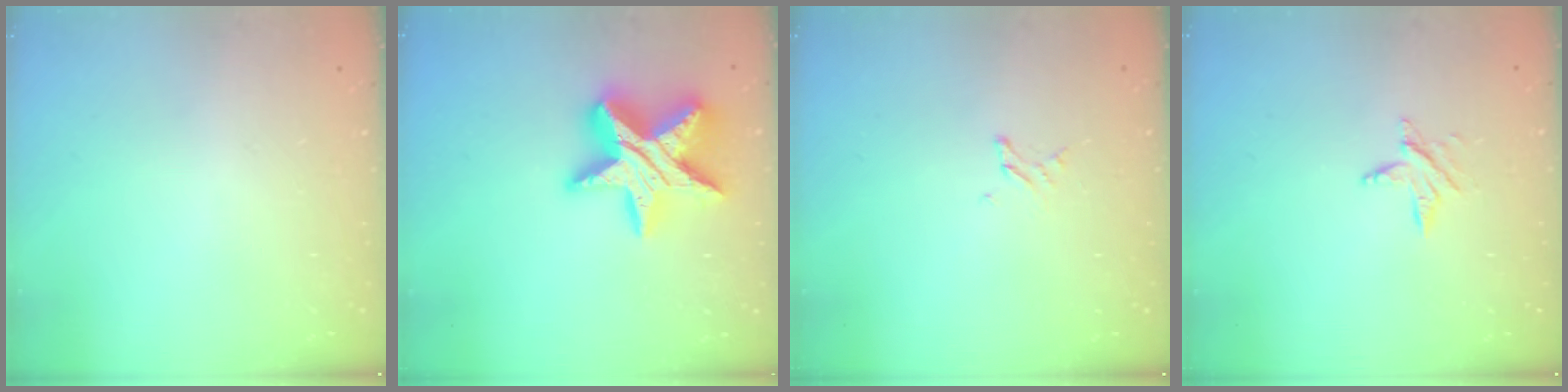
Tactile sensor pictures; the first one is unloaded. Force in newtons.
{"total": 19.4, "press": 19.4, "slide": 1.4}
{"total": 1.2, "press": 1.2, "slide": 0.1}
{"total": 3.5, "press": 3.5, "slide": 0.4}